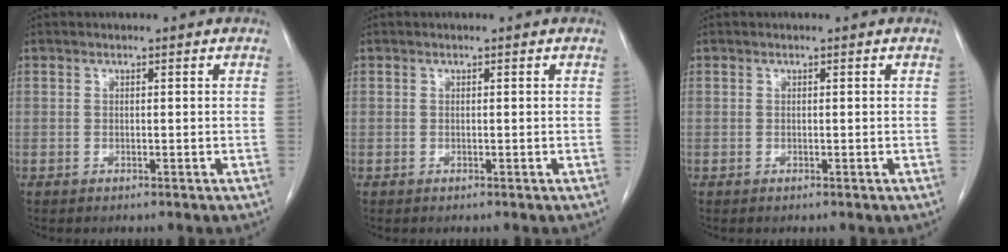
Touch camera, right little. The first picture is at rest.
{"total": 0.0}
{"total": 0.0}